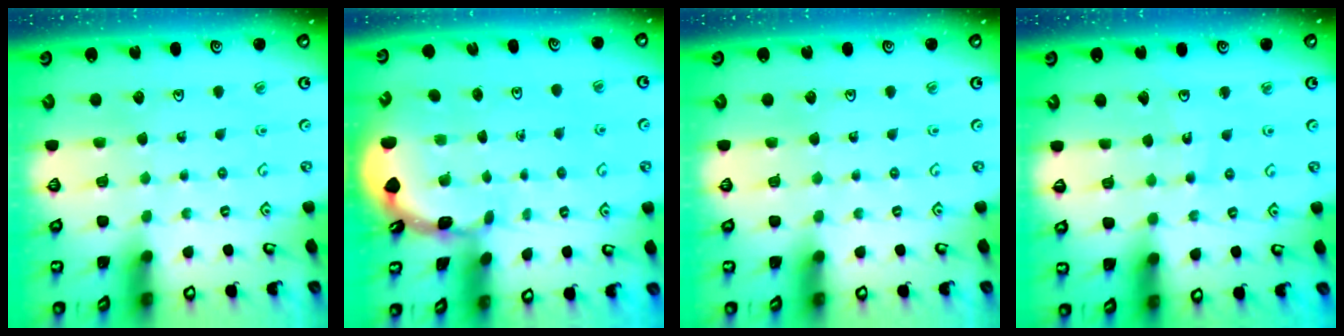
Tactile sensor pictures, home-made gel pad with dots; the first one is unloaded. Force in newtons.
{"total": 1.7, "press": 1.7, "slide": 0.1}
{"total": 0.0}
{"total": 4.6, "press": 4.6, "slide": 0.5}